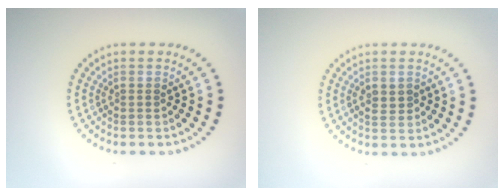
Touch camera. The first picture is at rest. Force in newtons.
{"total": 1.3, "press": 1.3, "slide": 0.0}